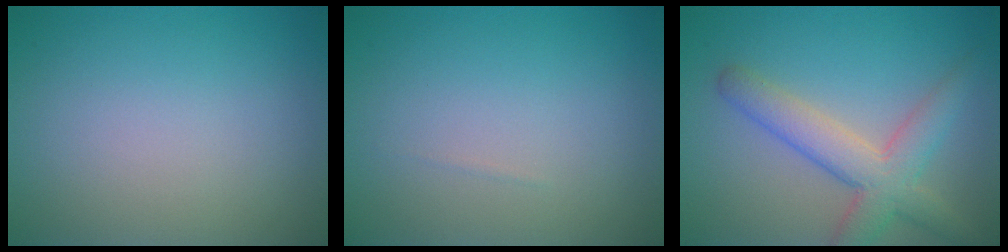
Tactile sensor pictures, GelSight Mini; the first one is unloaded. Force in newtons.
{"total": 0.0}
{"total": 5.1, "press": 5.0, "slide": 0.3}